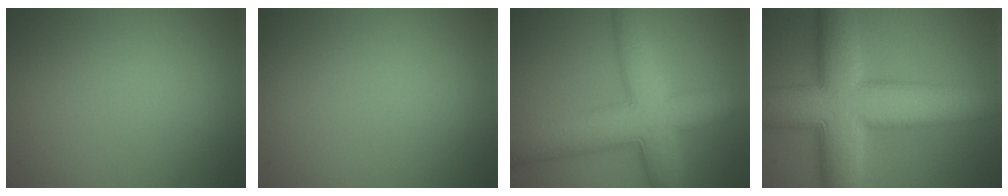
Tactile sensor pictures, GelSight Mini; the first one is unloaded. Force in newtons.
{"total": 0.0}
{"total": 9.5, "press": 9.5, "slide": 0.2}
{"total": 13.9, "press": 13.9, "slide": 0.5}